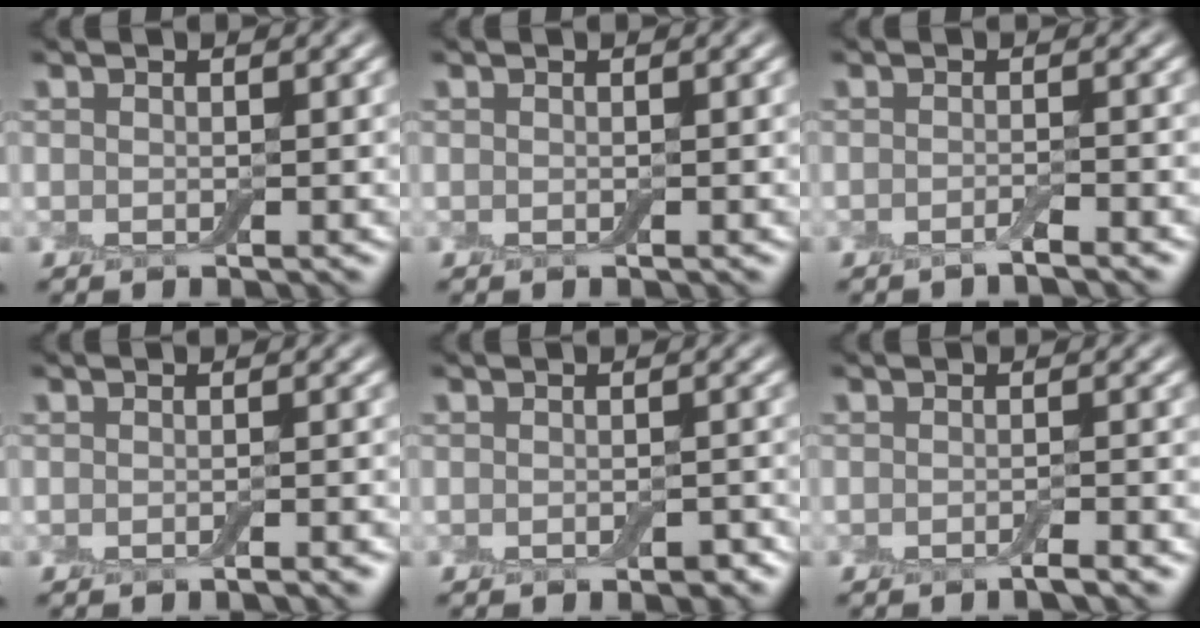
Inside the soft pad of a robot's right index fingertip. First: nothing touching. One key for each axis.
{"total": 0.0}
{"total": 1.2, "fx": -0.9, "fy": 0.1, "fz": 0.9, "tx": -0.011, "ty": -0.002, "tz": -0.022}
{"total": 1.1, "fx": -0.7, "fy": 0.2, "fz": 0.9, "tx": -0.006, "ty": 0.001, "tz": -0.012}
{"total": 1.2, "fx": -0.7, "fy": 0.6, "fz": 0.8, "tx": -0.015, "ty": -0.002, "tz": -0.009}
{"total": 1.4, "fx": -0.9, "fy": 0.1, "fz": 1.1, "tx": -0.011, "ty": -0.001, "tz": -0.017}